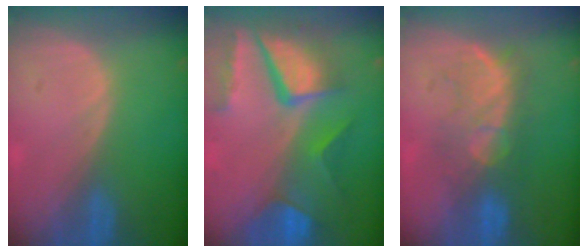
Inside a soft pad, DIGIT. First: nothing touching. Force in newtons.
{"total": 11.2, "press": 9.2, "slide": 6.4}
{"total": 7.7, "press": 7.5, "slide": 1.3}